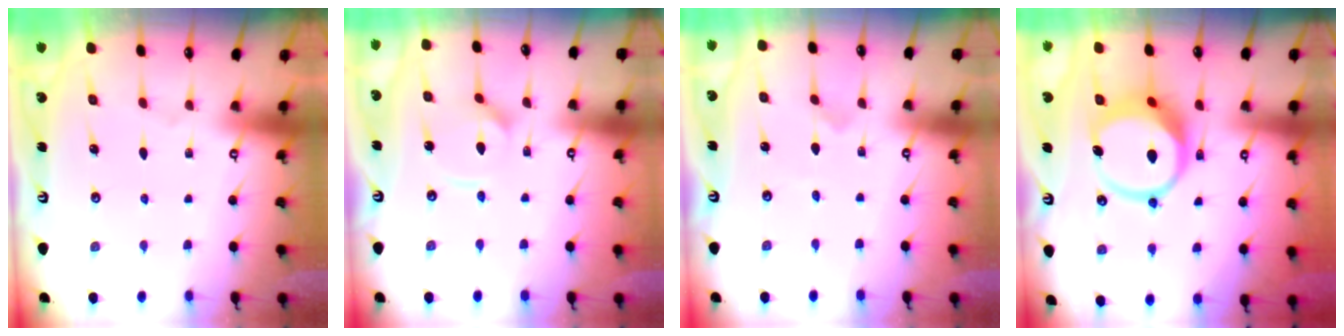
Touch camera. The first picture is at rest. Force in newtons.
{"total": 6.0, "press": 6.0, "slide": 0.5}
{"total": 0.0}
{"total": 10.3, "press": 10.2, "slide": 1.4}